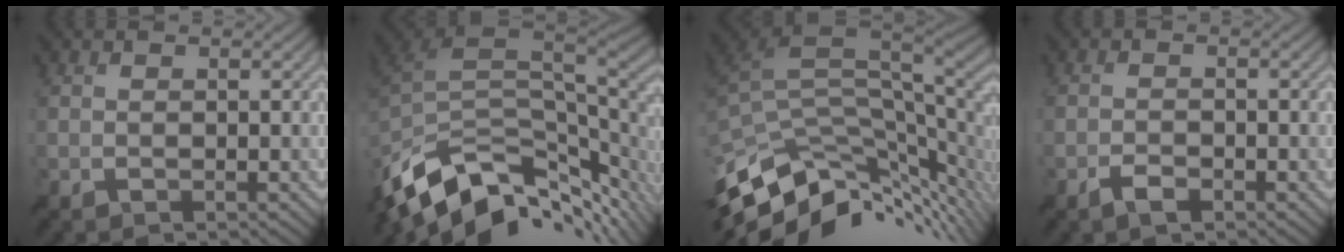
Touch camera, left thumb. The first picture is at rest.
{"total": 13.3, "force": [-5.4, 7.3, 9.6], "torque": [-0.207, -0.031, -0.084]}
{"total": 12.1, "force": [-4.1, 6.5, 9.4], "torque": [-0.198, -0.014, -0.065]}
{"total": 1.7, "force": [-1.3, 0.6, 1.0], "torque": [-0.022, -0.001, -0.026]}